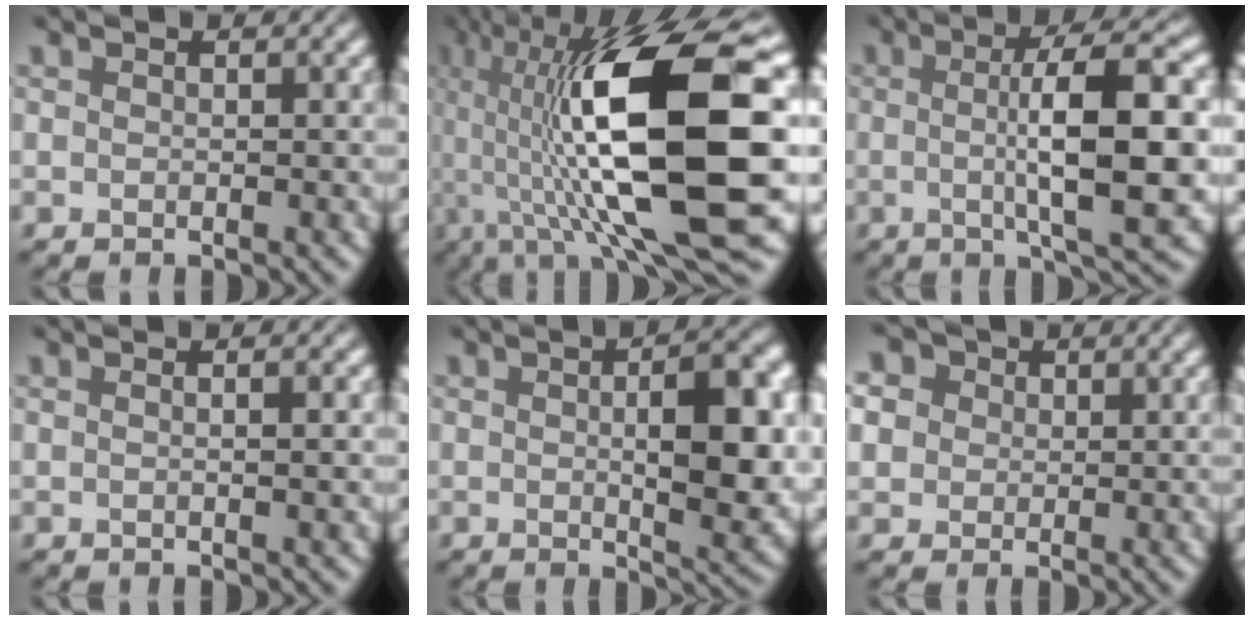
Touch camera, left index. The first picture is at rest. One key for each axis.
{"total": 17.6, "fx": 0.4, "fy": 5.6, "fz": 16.7, "tx": -0.293, "ty": 0.023, "tz": 0.002}
{"total": 10.2, "fx": 0.0, "fy": 2.4, "fz": 9.9, "tx": -0.132, "ty": 0.004, "tz": -0.002}
{"total": 2.3, "fx": 0.4, "fy": 0.9, "fz": 2.1, "tx": -0.012, "ty": 0.002, "tz": -0.012}
{"total": 8.6, "fx": 0.6, "fy": 2.8, "fz": 8.1, "tx": -0.107, "ty": 0.002, "tz": 0.010}
{"total": 9.1, "fx": 4.3, "fy": 6.8, "fz": 4.2, "tx": -0.084, "ty": 0.034, "tz": 0.043}